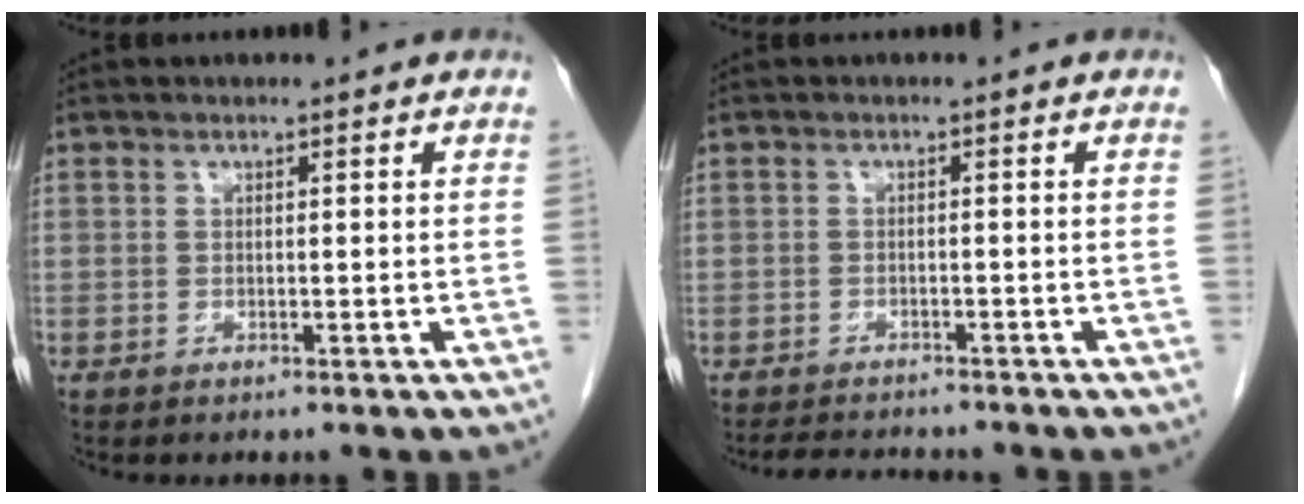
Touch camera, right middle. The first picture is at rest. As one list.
[{"total": 4.7, "force": [-4.4, 1.1, 1.2], "torque": [-0.015, -0.009, -0.068]}]